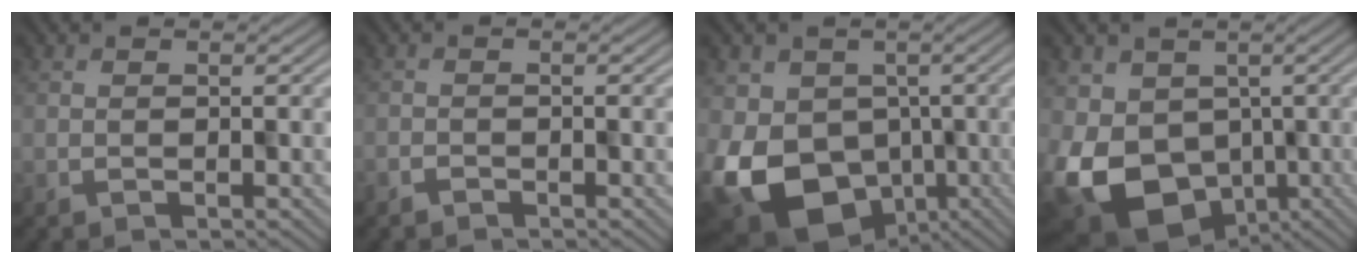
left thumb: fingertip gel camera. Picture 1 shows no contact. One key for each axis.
{"total": 0.9, "fx": -0.9, "fy": 0.2, "fz": -0.2, "tx": 0.003, "ty": -0.002, "tz": -0.016}
{"total": 14.0, "fx": -5.1, "fy": 10.7, "fz": 7.5, "tx": -0.157, "ty": -0.026, "tz": -0.076}
{"total": 13.0, "fx": -4.0, "fy": 9.7, "fz": 7.6, "tx": -0.154, "ty": -0.024, "tz": -0.054}